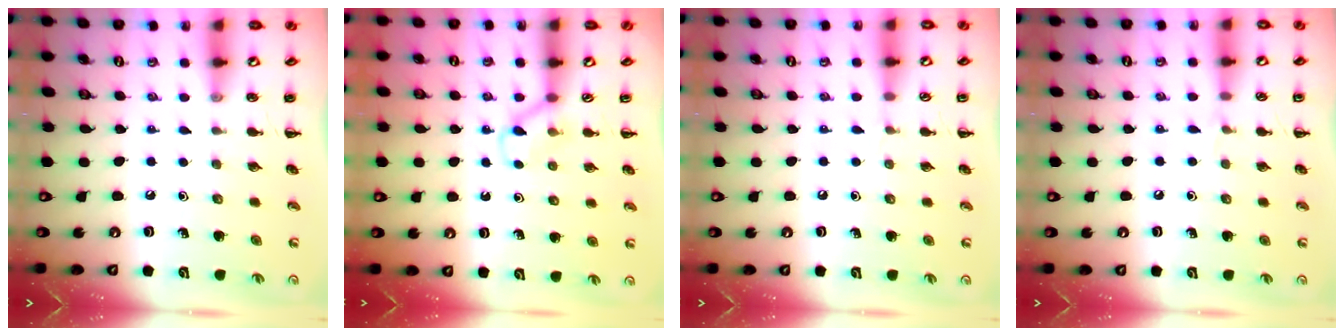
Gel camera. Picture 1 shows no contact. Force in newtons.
{"total": 4.0, "press": 3.8, "slide": 1.2}
{"total": 2.9, "press": 2.7, "slide": 1.1}
{"total": 3.8, "press": 3.6, "slide": 1.3}